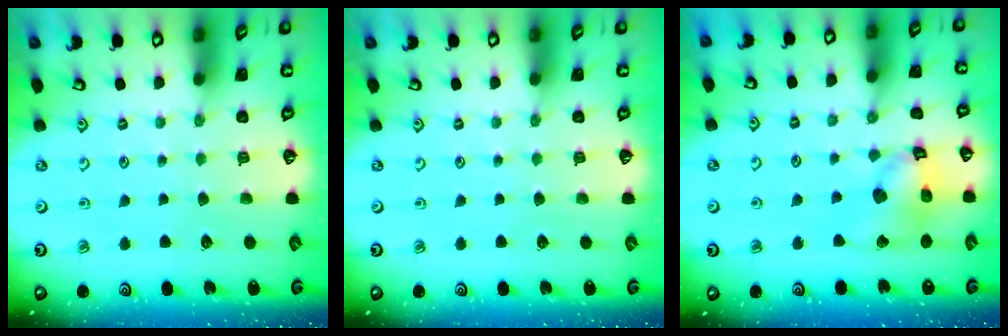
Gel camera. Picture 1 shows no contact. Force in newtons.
{"total": 0.0}
{"total": 14.1, "press": 13.9, "slide": 1.9}